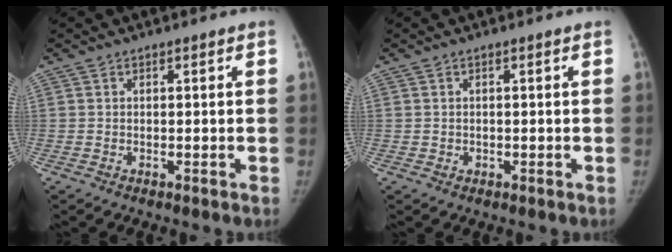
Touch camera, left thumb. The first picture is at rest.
{"total": 0.8, "force": [-0.1, 0.7, 0.2], "torque": [-0.002, 0.002, 0.001]}